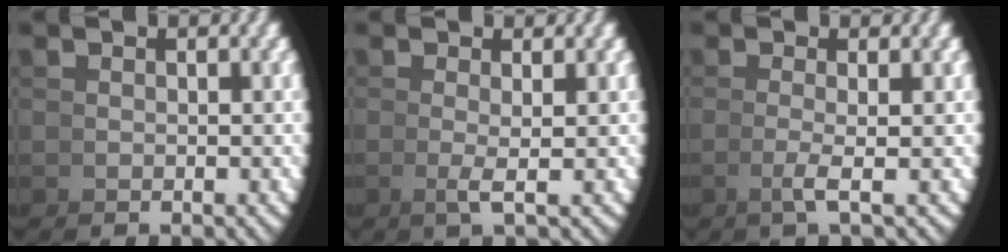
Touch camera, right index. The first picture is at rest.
{"total": 1.4, "force": [0.3, -0.6, 1.2], "torque": [-0.031, -0.007, 0.007]}
{"total": 1.7, "force": [-0.1, -0.8, 1.5], "torque": [-0.034, -0.006, -0.001]}